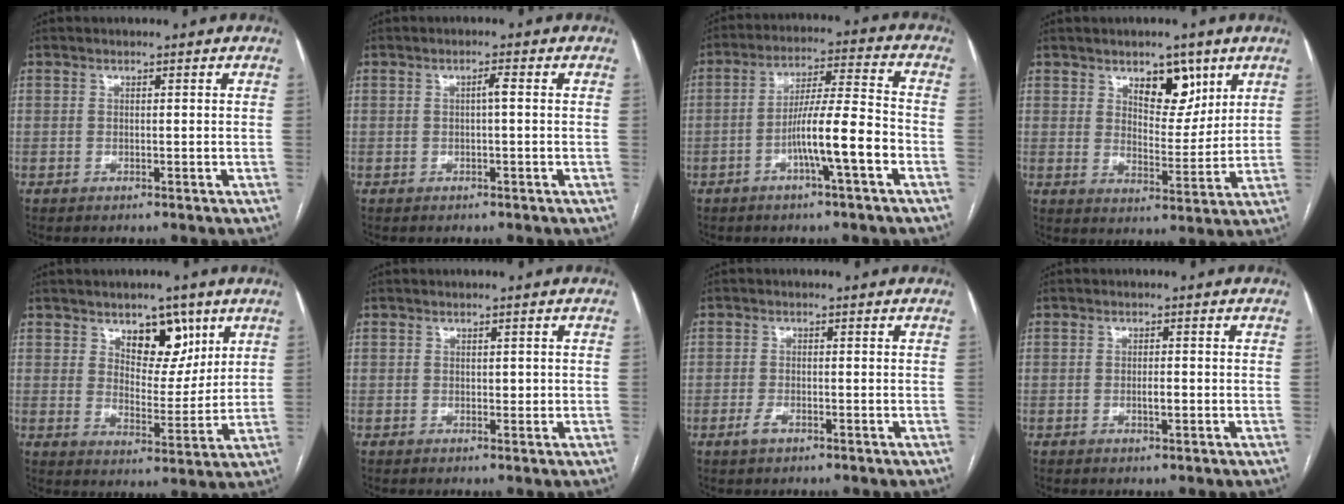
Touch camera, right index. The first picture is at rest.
{"total": 1.3, "force": [0.0, 0.0, 1.3], "torque": [-0.021, 0.003, 0.001]}
{"total": 9.9, "force": [-3.8, 0.2, 9.2], "torque": [-0.161, 0.013, -0.067]}
{"total": 7.5, "force": [4.4, 3.6, 4.9], "torque": [-0.069, -0.003, 0.073]}
{"total": 8.2, "force": [4.8, 4.4, 5.0], "torque": [-0.067, -0.001, 0.079]}
{"total": 0.8, "force": [0.1, 0.6, 0.6], "torque": [-0.006, 0.001, 0.002]}
{"total": 1.9, "force": [-1.1, 0.8, 1.3], "torque": [-0.029, 0.000, -0.018]}
{"total": 1.7, "force": [-0.4, 0.4, 1.6], "torque": [-0.027, 0.000, -0.007]}